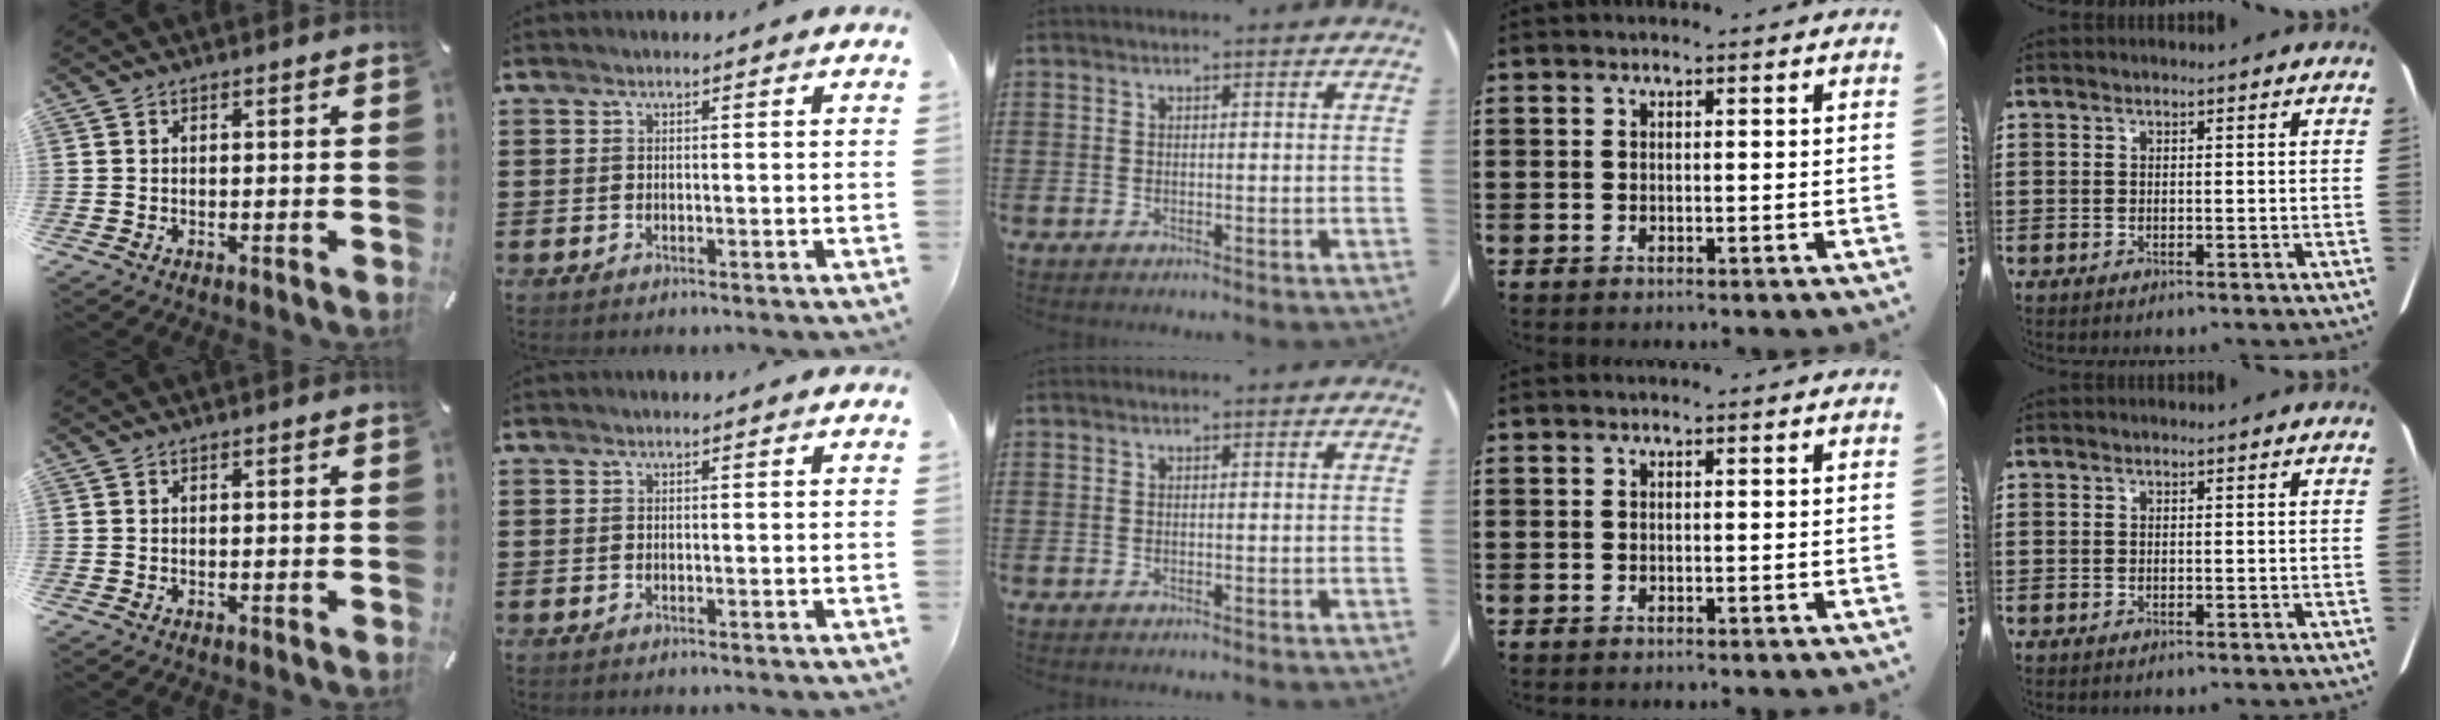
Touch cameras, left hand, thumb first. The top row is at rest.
{}